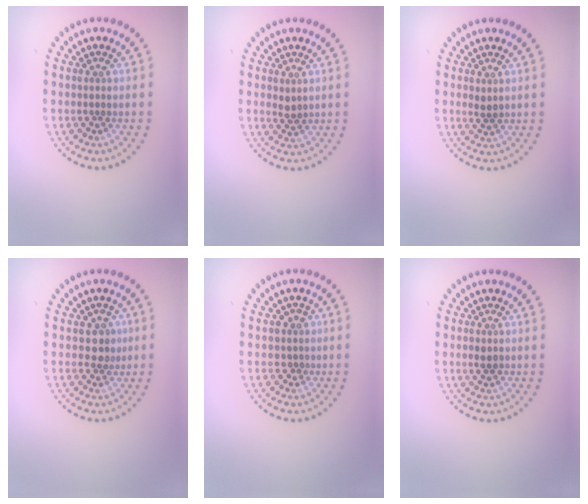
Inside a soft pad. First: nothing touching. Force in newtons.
{"total": 1.1, "press": 1.0, "slide": 0.5}
{"total": 0.9, "press": 0.8, "slide": 0.4}
{"total": 1.8, "press": 1.5, "slide": 1.0}
{"total": 1.5, "press": 1.1, "slide": 1.0}
{"total": 1.0, "press": 1.0, "slide": 0.1}